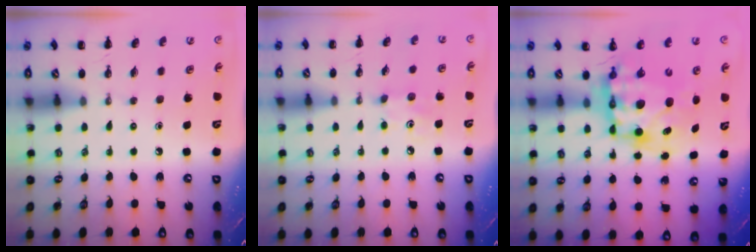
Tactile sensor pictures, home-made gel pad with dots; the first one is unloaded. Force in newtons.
{"total": 4.1, "press": 4.0, "slide": 0.9}
{"total": 10.2, "press": 9.9, "slide": 2.5}